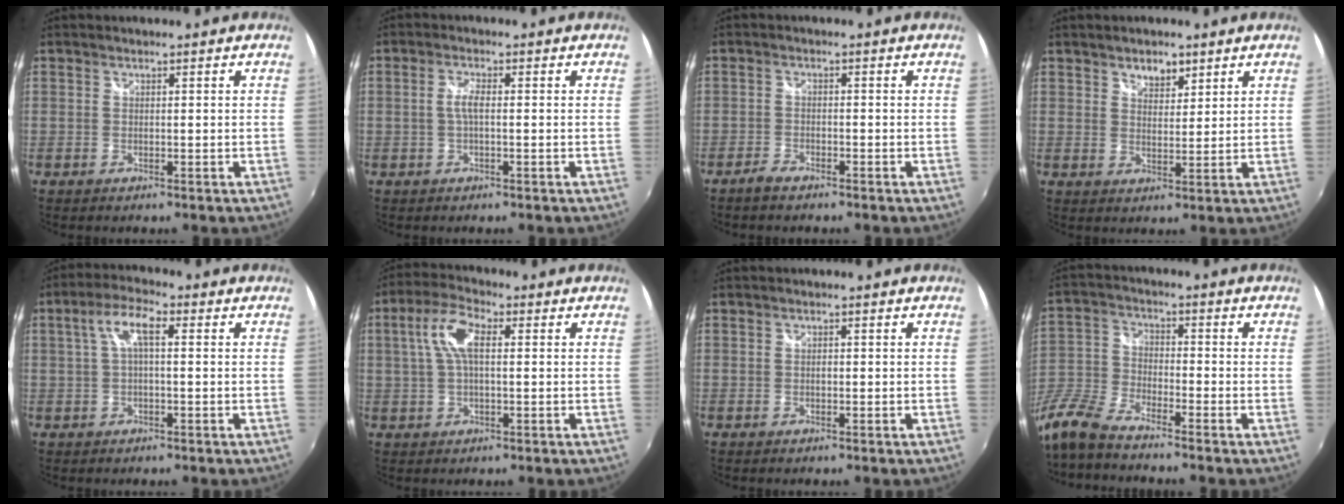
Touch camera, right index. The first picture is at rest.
{"total": 2.5, "force": [-0.2, 0.6, 2.4], "torque": [-0.050, 0.003, -0.005]}
{"total": 2.6, "force": [-2.3, 0.7, 1.1], "torque": [-0.035, -0.001, -0.046]}
{"total": 3.9, "force": [2.7, 2.2, 1.8], "torque": [-0.022, 0.004, 0.044]}
{"total": 5.7, "force": [0.9, 1.8, 5.3], "torque": [-0.103, 0.016, 0.018]}
{"total": 7.5, "force": [1.4, 3.0, 6.7], "torque": [-0.136, 0.019, 0.025]}
{"total": 0.6, "force": [-0.1, 0.4, 0.4], "torque": [-0.006, 0.002, -0.001]}
{"total": 11.3, "force": [-9.2, 3.2, 5.8], "torque": [-0.141, -0.007, -0.196]}